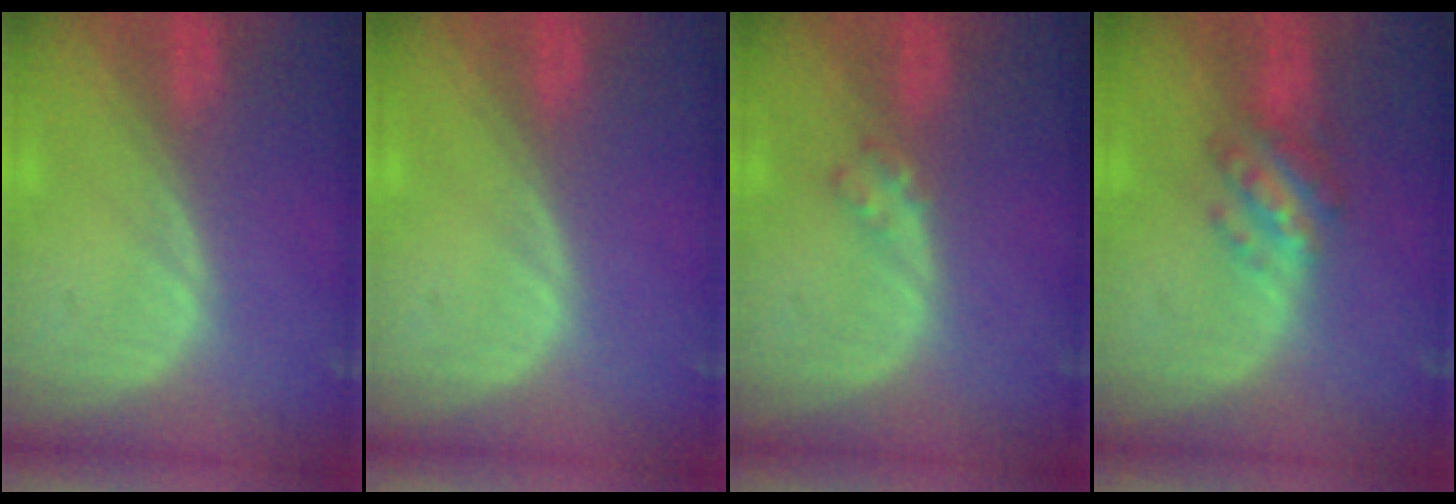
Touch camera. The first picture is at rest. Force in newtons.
{"total": 0.0}
{"total": 1.7, "press": 1.7, "slide": 0.3}
{"total": 5.2, "press": 5.0, "slide": 1.5}